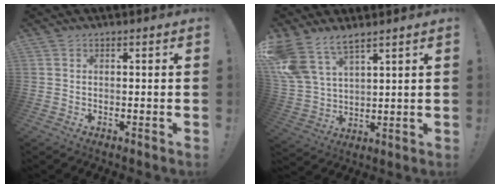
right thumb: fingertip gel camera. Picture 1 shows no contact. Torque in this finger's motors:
{"motor_torque": [2.26, 2.74, 1.75, 1.02, 0.17]}